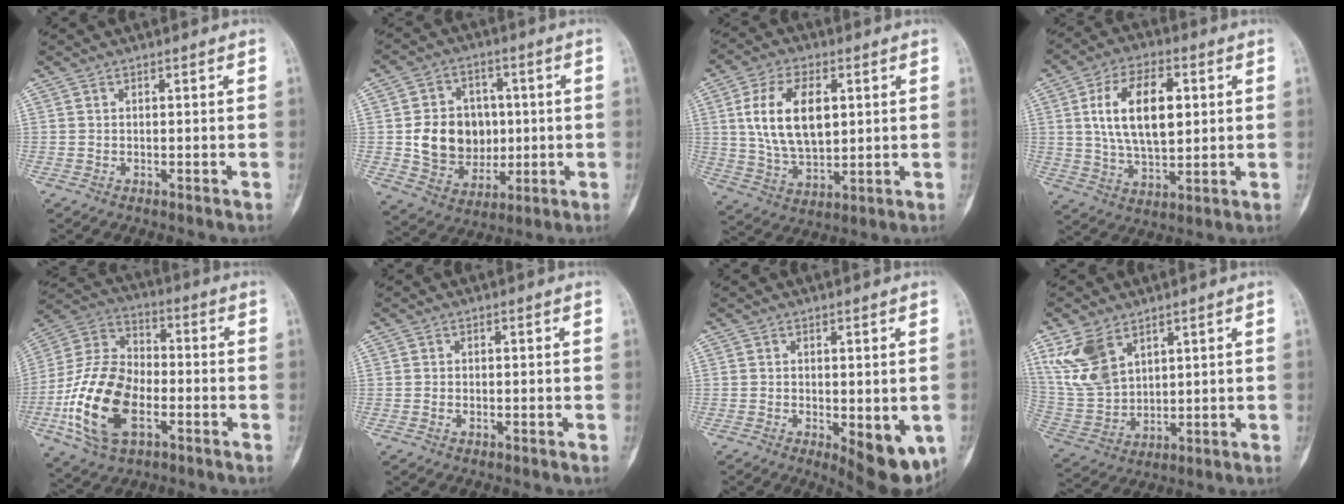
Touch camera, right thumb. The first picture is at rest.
{"total": 13.5, "force": [0.2, 11.2, 7.5], "torque": [-0.079, 0.003, 0.017]}
{"total": 14.3, "force": [3.1, 8.1, 11.4], "torque": [-0.197, -0.009, 0.064]}
{"total": 14.9, "force": [3.1, 8.1, 12.2], "torque": [-0.198, -0.004, 0.057]}
{"total": 19.5, "force": [-5.6, 11.4, 14.7], "torque": [-0.279, 0.022, -0.106]}
{"total": 0.6, "force": [-0.1, 0.4, 0.5], "torque": [-0.006, 0.004, -0.003]}
{"total": 9.6, "force": [-2.5, 4.0, 8.4], "torque": [-0.086, -0.014, -0.023]}
{"total": 11.7, "force": [6.4, 7.1, 6.7], "torque": [-0.128, -0.020, 0.148]}